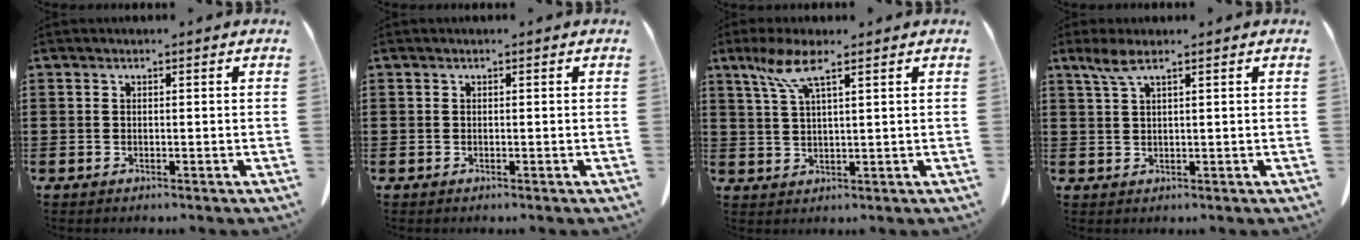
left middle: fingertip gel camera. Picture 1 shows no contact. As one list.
[{"total": 0.0}, {"total": 6.0, "force": [3.7, 0.7, 4.6], "torque": [-0.099, 0.002, 0.064]}, {"total": 2.7, "force": [1.7, 0.2, 2.1], "torque": [-0.045, 0.000, 0.031]}]